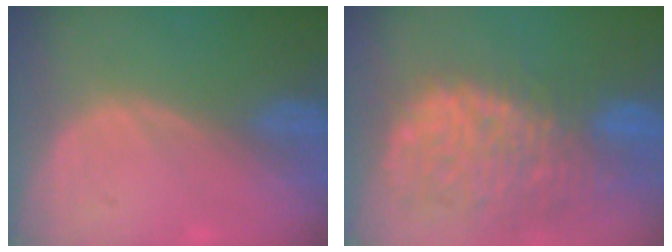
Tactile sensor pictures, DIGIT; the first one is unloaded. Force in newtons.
{"total": 14.3, "press": 11.7, "slide": 8.1}